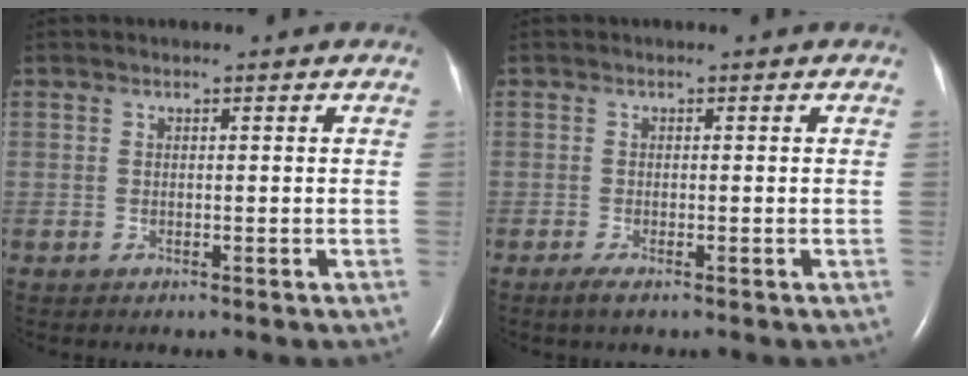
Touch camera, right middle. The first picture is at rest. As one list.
[{"total": 1.5, "force": [-1.0, 0.2, 1.2], "torque": [-0.031, -0.006, -0.022]}]